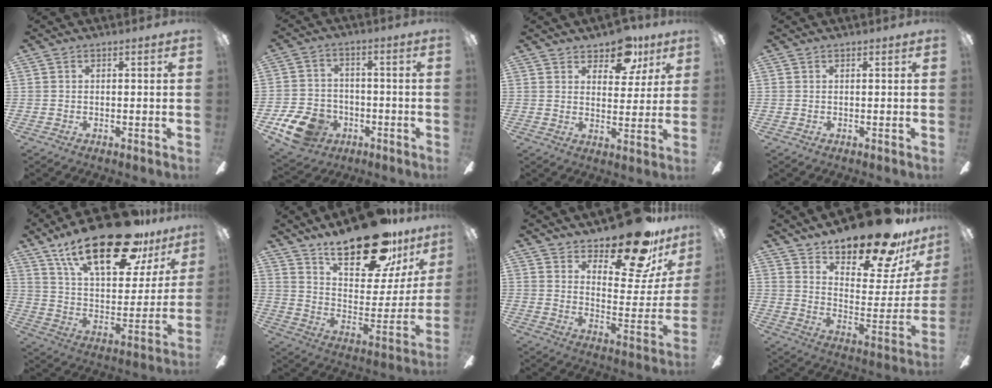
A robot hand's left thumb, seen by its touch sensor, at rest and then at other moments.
{"total": 12.0, "force": [-6.4, 8.5, 5.6], "torque": [-0.125, 0.046, -0.111]}
{"total": 9.7, "force": [7.1, 5.1, 4.2], "torque": [-0.050, -0.035, 0.126]}
{"total": 0.0}
{"total": 27.2, "force": [17.8, 10.5, 17.7], "torque": [-0.281, -0.101, 0.299]}
{"total": 25.8, "force": [19.5, 8.7, 14.4], "torque": [-0.224, -0.120, 0.325]}
{"total": 19.5, "force": [15.2, 6.5, 10.3], "torque": [-0.144, -0.111, 0.252]}
{"total": 21.9, "force": [18.1, 6.4, 10.5], "torque": [-0.141, -0.129, 0.298]}